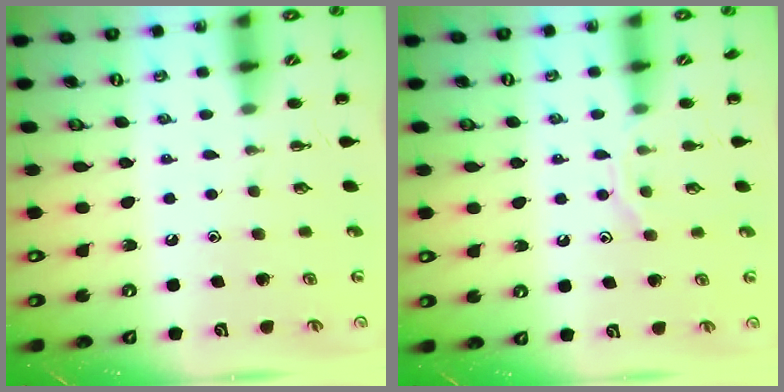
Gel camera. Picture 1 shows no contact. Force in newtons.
{"total": 7.5, "press": 7.4, "slide": 0.7}